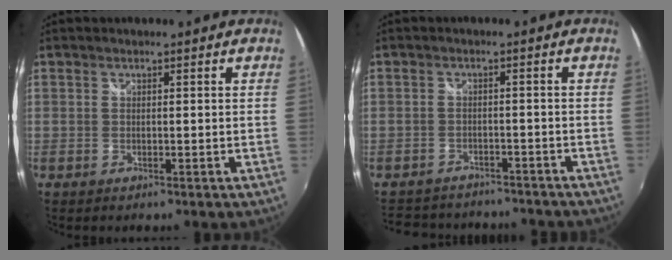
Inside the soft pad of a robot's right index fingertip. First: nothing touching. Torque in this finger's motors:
{"motor_torque": [-1.74, -0.40, -1.05, -0.21]}